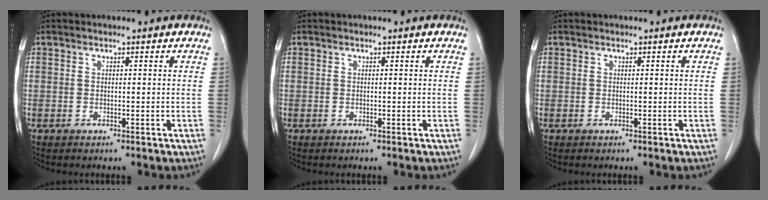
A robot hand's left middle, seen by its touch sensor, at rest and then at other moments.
{"total": 0.0}
{"total": 0.0}